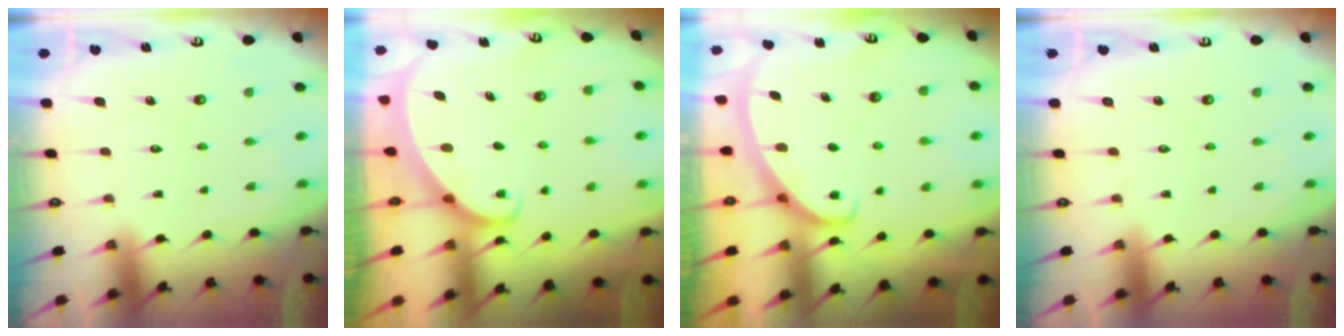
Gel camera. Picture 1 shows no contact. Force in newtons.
{"total": 1.6, "press": 1.6, "slide": 0.2}
{"total": 2.8, "press": 2.8, "slide": 0.4}
{"total": 0.0}